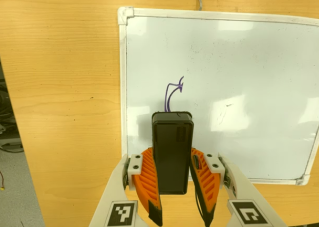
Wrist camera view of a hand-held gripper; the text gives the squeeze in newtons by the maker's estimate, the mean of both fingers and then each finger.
{"total": 6.5, "left": 5.3, "right": 7.6}